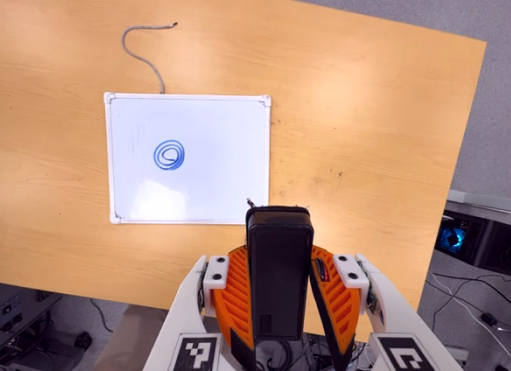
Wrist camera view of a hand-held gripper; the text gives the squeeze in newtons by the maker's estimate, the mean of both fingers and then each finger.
{"total": 6.5, "left": 5.1, "right": 7.9}